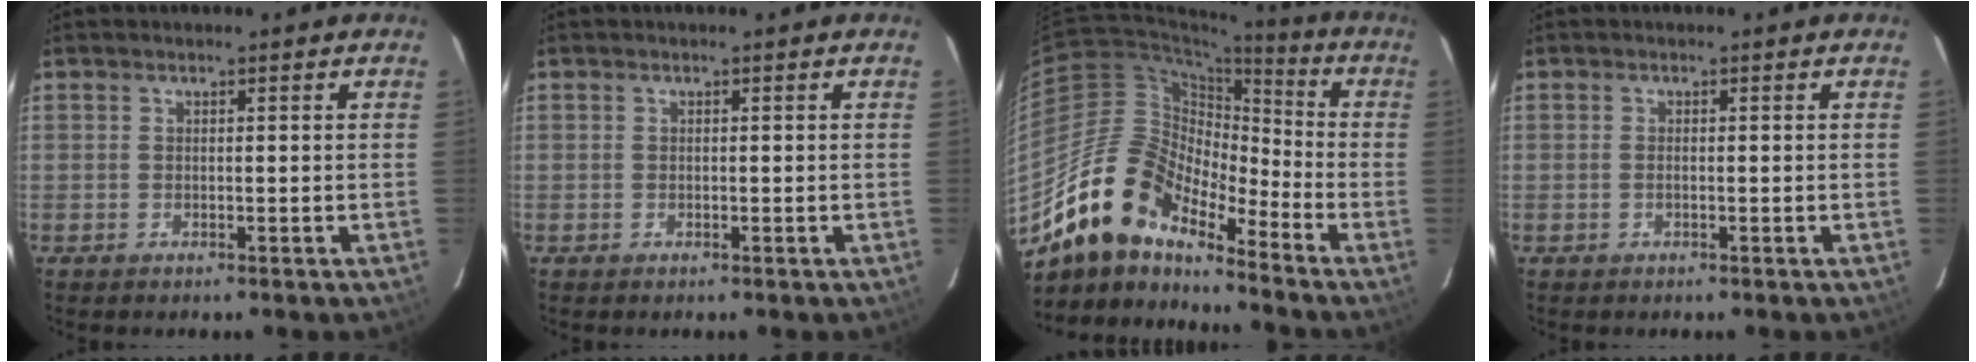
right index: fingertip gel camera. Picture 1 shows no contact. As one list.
[{"total": 0.0}, {"total": 15.5, "force": [-12.7, 5.6, 7.0], "torque": [-0.121, 0.007, -0.249]}, {"total": 0.6, "force": [-0.2, 0.3, 0.5], "torque": [-0.012, 0.001, -0.005]}]